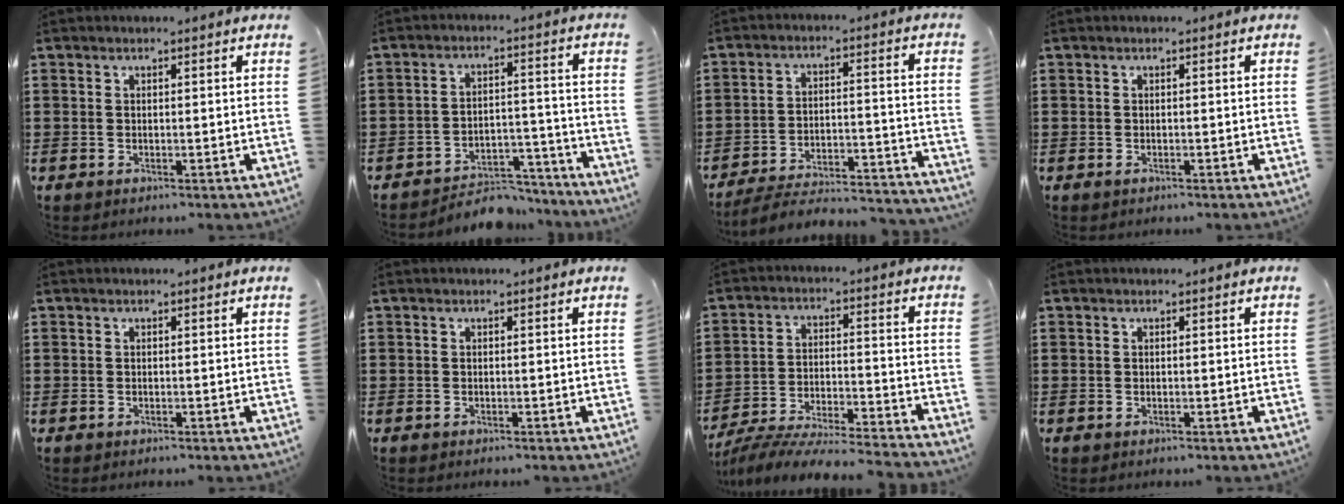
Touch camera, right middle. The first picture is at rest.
{"total": 5.5, "force": [-5.2, 1.4, 1.1], "torque": [-0.015, 0.015, -0.104]}
{"total": 4.8, "force": [-4.5, 0.4, 1.5], "torque": [-0.034, -0.007, -0.095]}
{"total": 0.0}
{"total": 0.0}
{"total": 0.0}
{"total": 7.4, "force": [-7.1, 0.2, 1.8], "torque": [-0.033, 0.002, -0.140]}
{"total": 0.0}